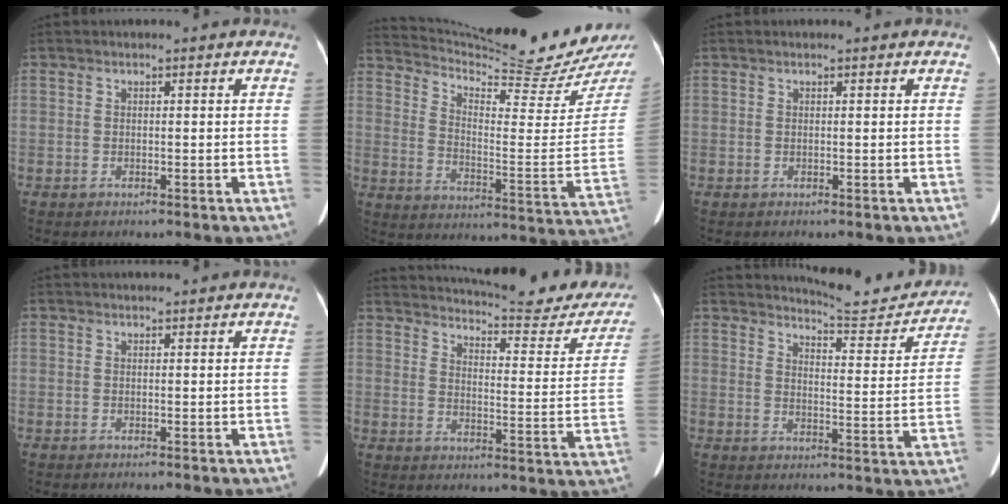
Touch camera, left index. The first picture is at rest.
{"total": 23.6, "force": [22.2, -0.7, 7.9], "torque": [-0.140, -0.106, 0.305]}
{"total": 0.5, "force": [0.4, 0.0, 0.2], "torque": [-0.009, 0.009, 0.008]}
{"total": 0.9, "force": [0.8, -0.1, 0.2], "torque": [-0.006, 0.009, 0.018]}
{"total": 24.7, "force": [22.7, 3.6, 9.2], "torque": [-0.127, -0.078, 0.268]}
{"total": 12.6, "force": [12.4, 1.2, 1.9], "torque": [-0.019, -0.043, 0.148]}